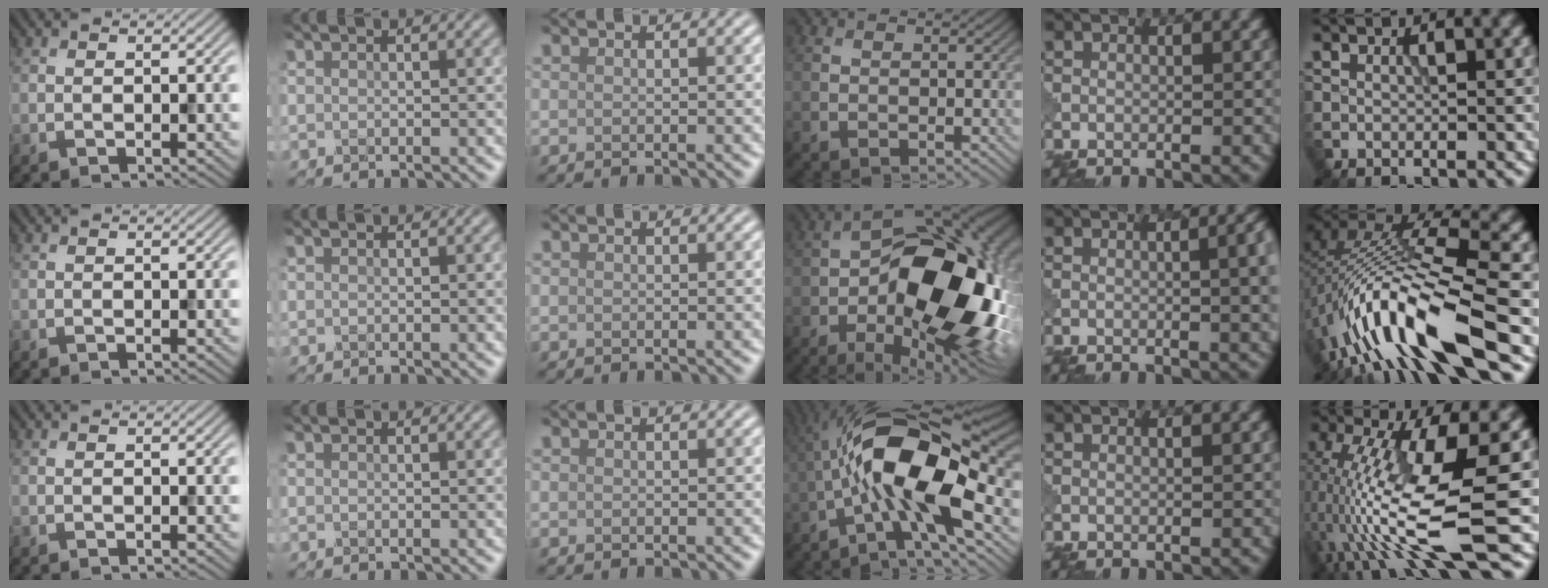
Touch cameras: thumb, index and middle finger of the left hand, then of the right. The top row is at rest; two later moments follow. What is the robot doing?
{"motion": "shake", "object": "medicine bottle"}